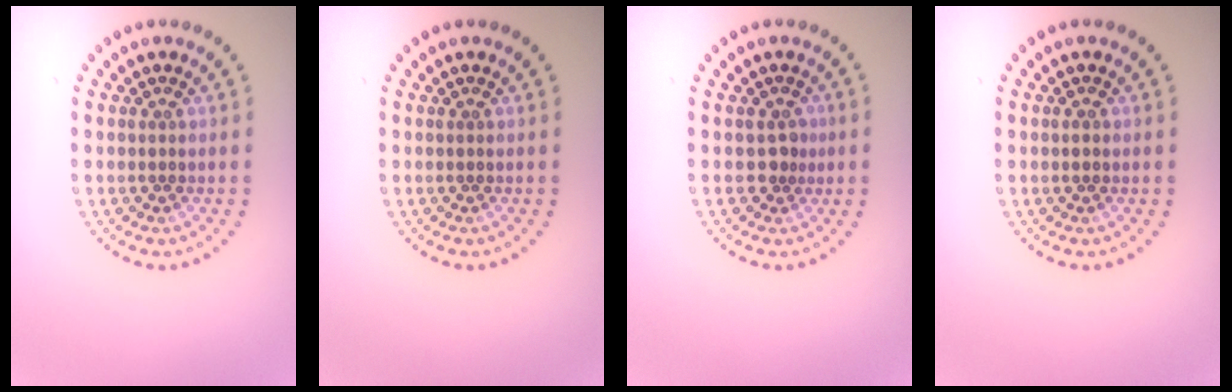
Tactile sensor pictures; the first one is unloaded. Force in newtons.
{"total": 0.0}
{"total": 1.5, "press": 1.2, "slide": 0.9}
{"total": 0.9, "press": 0.9, "slide": 0.1}